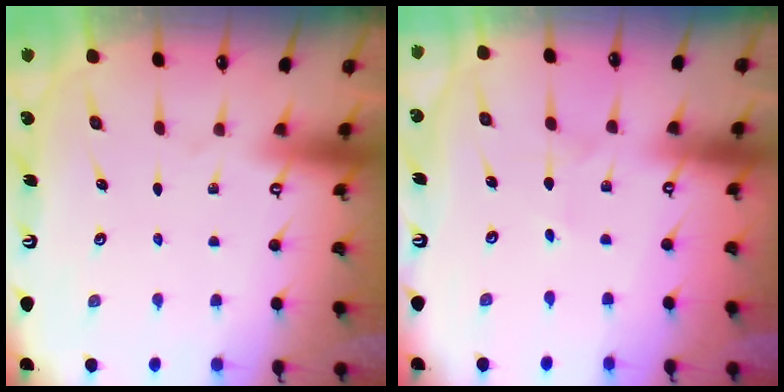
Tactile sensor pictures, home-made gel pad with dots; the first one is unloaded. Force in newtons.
{"total": 2.3, "press": 2.3, "slide": 0.2}